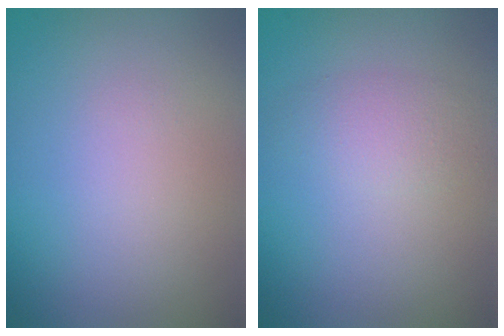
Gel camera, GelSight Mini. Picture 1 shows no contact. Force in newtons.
{"total": 3.4, "press": 3.4, "slide": 0.1}